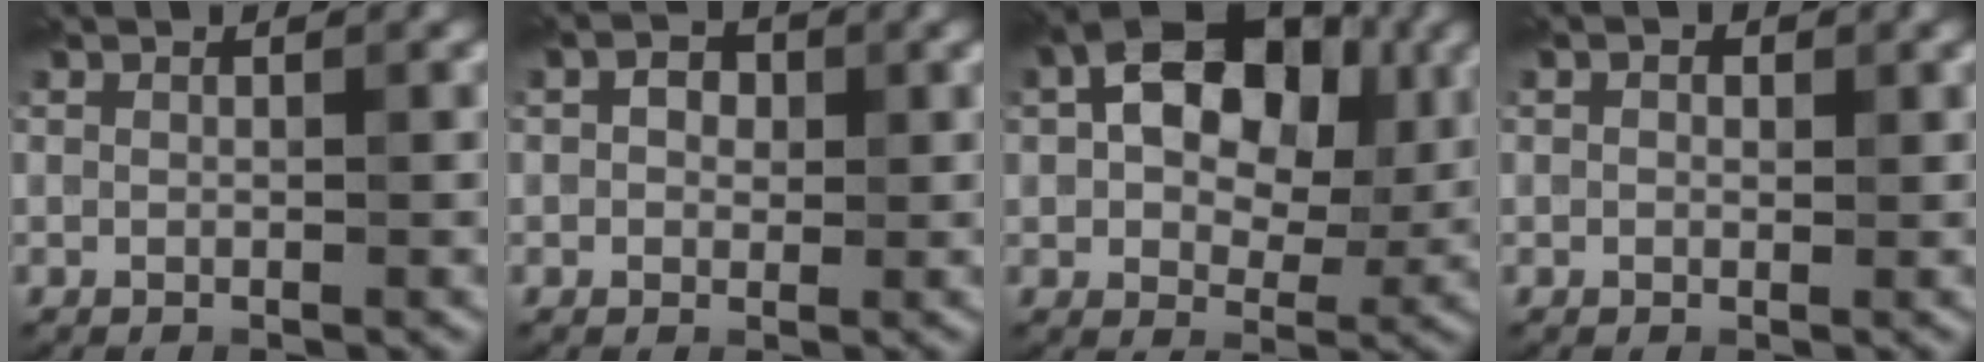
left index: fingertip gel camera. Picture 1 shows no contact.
{"total": 1.9, "force": [0.4, 1.4, 1.2], "torque": [-0.015, 0.002, 0.000]}
{"total": 13.0, "force": [3.4, 8.5, 9.2], "torque": [-0.135, 0.047, 0.038]}
{"total": 1.0, "force": [0.4, 0.7, 0.6], "torque": [-0.006, -0.003, 0.001]}